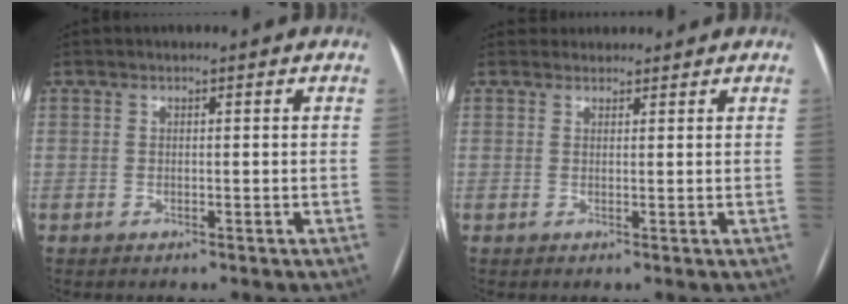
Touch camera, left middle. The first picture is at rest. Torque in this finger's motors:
{"motor_torque": [0.03, 0.00, -0.07, -0.01]}